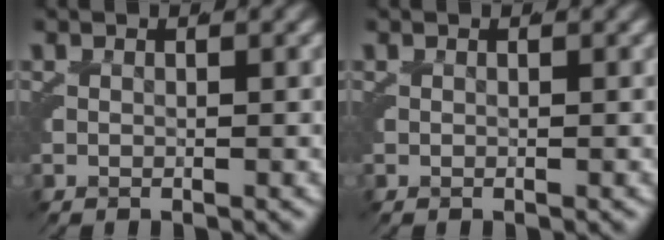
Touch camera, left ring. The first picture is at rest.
{"total": 0.0}